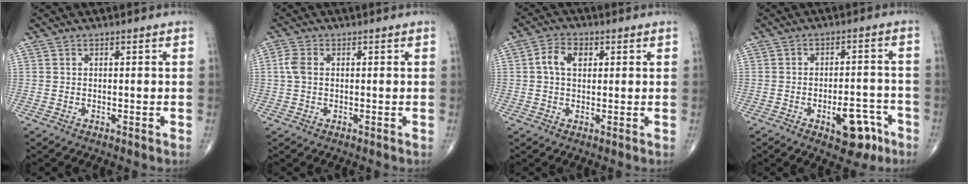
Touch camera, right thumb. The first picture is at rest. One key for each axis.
{"total": 2.9, "fx": 0.3, "fy": 1.9, "fz": 2.2, "tx": -0.057, "ty": 0.007, "tz": 0.001}
{"total": 4.8, "fx": 1.1, "fy": 3.2, "fz": 3.4, "tx": -0.061, "ty": 0.009, "tz": 0.016}
{"total": 8.7, "fx": -4.3, "fy": 4.3, "fz": 6.2, "tx": -0.062, "ty": 0.035, "tz": -0.052}